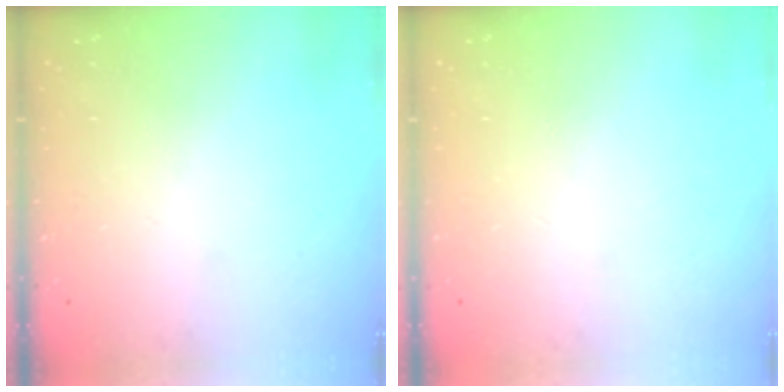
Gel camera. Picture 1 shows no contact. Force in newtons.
{"total": 0.0}